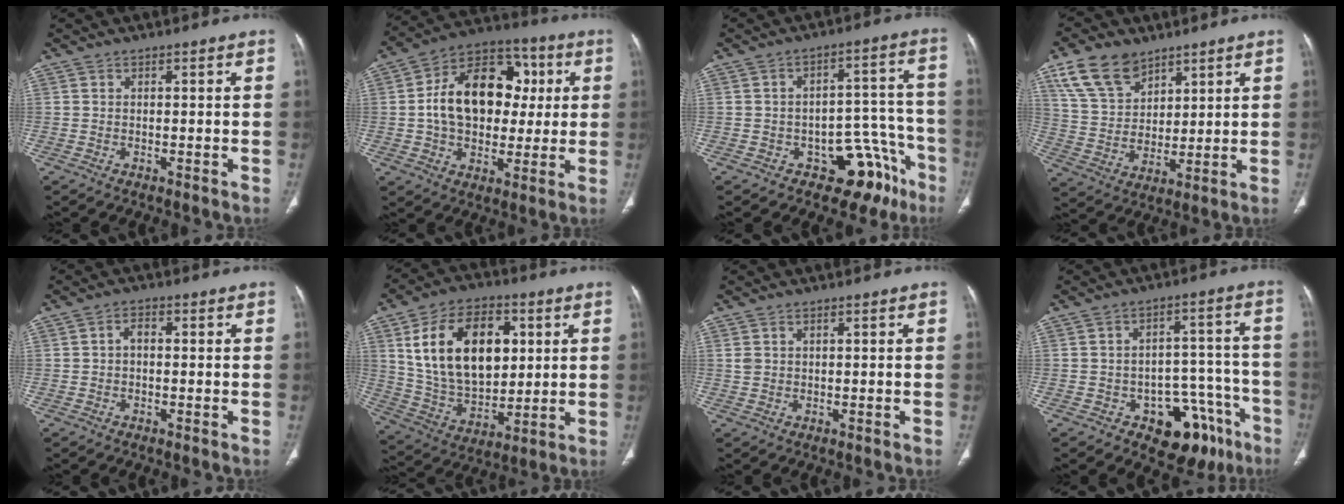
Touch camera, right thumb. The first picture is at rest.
{"total": 19.2, "force": [2.1, 13.7, 13.2], "torque": [-0.177, 0.026, 0.030]}
{"total": 13.0, "force": [-7.7, 8.0, 6.7], "torque": [-0.019, 0.086, -0.100]}
{"total": 12.2, "force": [7.6, 7.7, 5.6], "torque": [-0.089, -0.025, 0.154]}
{"total": 2.1, "force": [-0.1, 1.4, 1.6], "torque": [-0.020, 0.009, -0.007]}
{"total": 21.3, "force": [5.6, 13.5, 15.6], "torque": [-0.234, -0.009, 0.108]}
{"total": 1.4, "force": [0.5, 1.0, 0.8], "torque": [-0.015, 0.001, 0.015]}
{"total": 14.2, "force": [-8.0, 8.7, 7.9], "torque": [-0.049, 0.075, -0.103]}